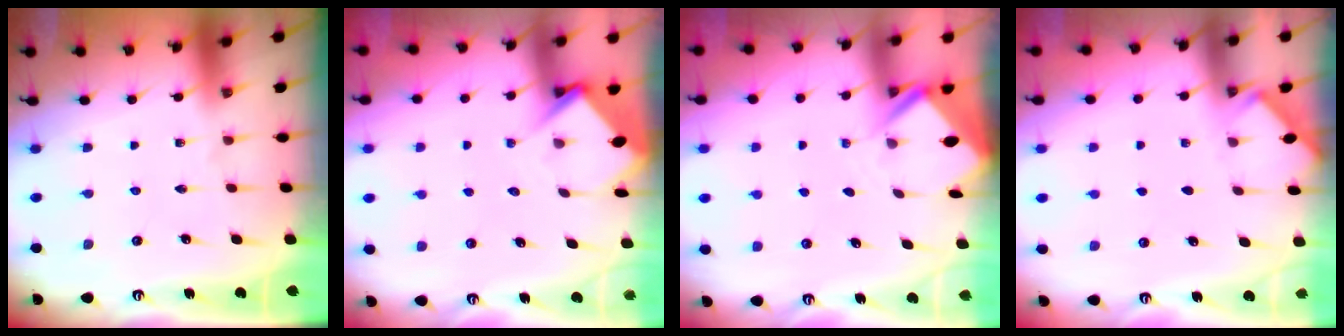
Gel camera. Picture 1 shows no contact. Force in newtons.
{"total": 4.9, "press": 4.8, "slide": 0.6}
{"total": 2.4, "press": 2.4, "slide": 0.1}
{"total": 2.8, "press": 2.7, "slide": 0.4}